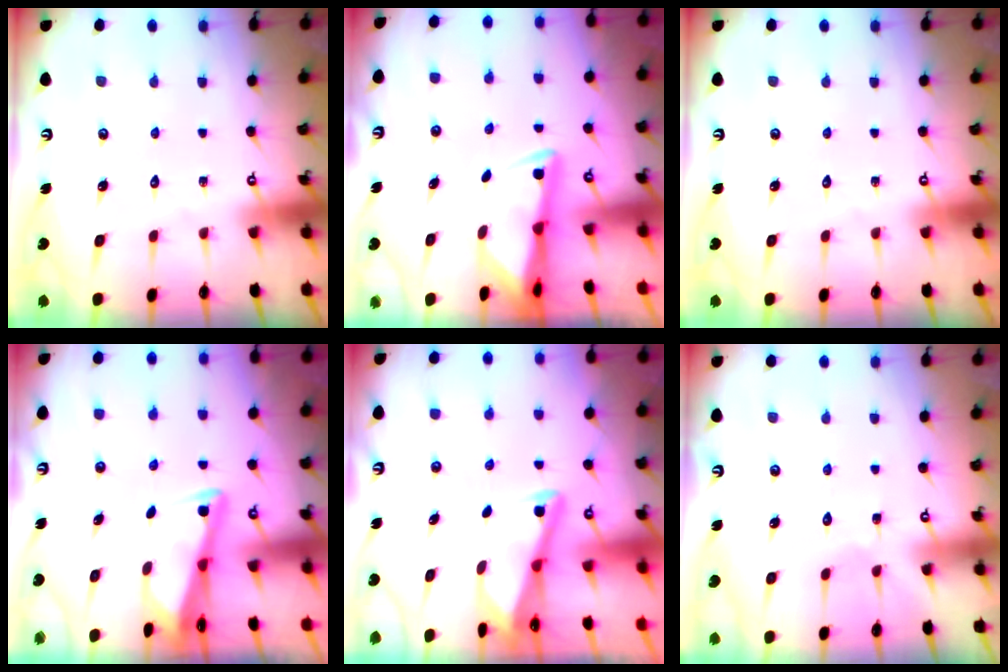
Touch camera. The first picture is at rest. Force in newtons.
{"total": 3.0, "press": 2.9, "slide": 0.6}
{"total": 0.0}
{"total": 2.9, "press": 2.9, "slide": 0.3}
{"total": 2.8, "press": 2.8, "slide": 0.4}
{"total": 2.6, "press": 2.5, "slide": 0.3}